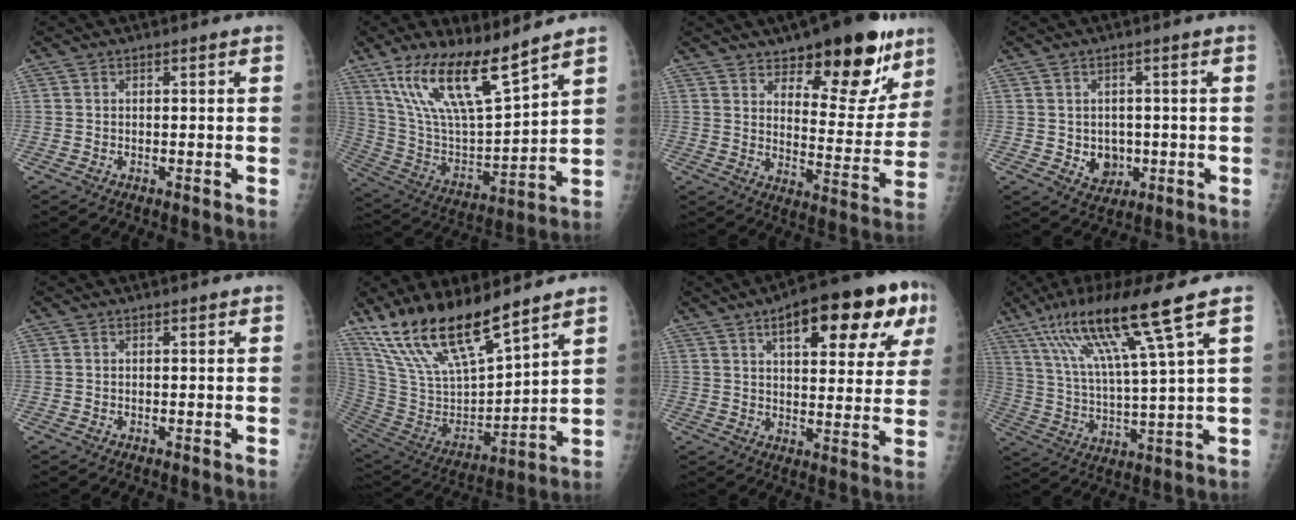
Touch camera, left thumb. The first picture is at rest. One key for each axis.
{"total": 18.2, "fx": 12.5, "fy": 4.4, "fz": 12.4, "tx": -0.216, "ty": -0.061, "tz": 0.249}
{"total": 17.9, "fx": 11.5, "fy": 7.7, "fz": 11.3, "tx": -0.087, "ty": -0.077, "tz": 0.169}
{"total": 4.7, "fx": -0.7, "fy": 4.0, "fz": 2.4, "tx": -0.011, "ty": 0.001, "tz": 0.002}
{"total": 0.0}
{"total": 20.2, "fx": 15.3, "fy": 5.6, "fz": 12.0, "tx": -0.199, "ty": -0.070, "tz": 0.304}
{"total": 20.1, "fx": 9.1, "fy": 7.4, "fz": 16.4, "tx": -0.194, "ty": 0.000, "tz": 0.122}
{"total": 16.2, "fx": 9.3, "fy": 0.2, "fz": 13.3, "tx": -0.251, "ty": -0.029, "tz": 0.172}